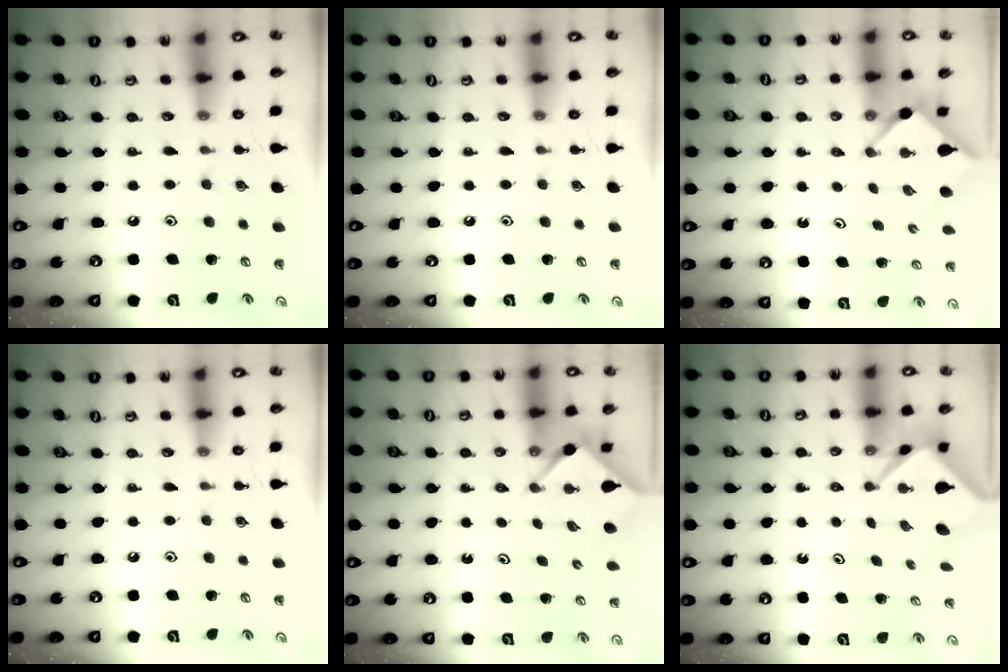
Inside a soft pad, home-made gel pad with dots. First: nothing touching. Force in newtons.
{"total": 0.0}
{"total": 2.5, "press": 2.5, "slide": 0.3}
{"total": 0.0}
{"total": 3.0, "press": 2.9, "slide": 0.3}
{"total": 2.1, "press": 2.1, "slide": 0.2}